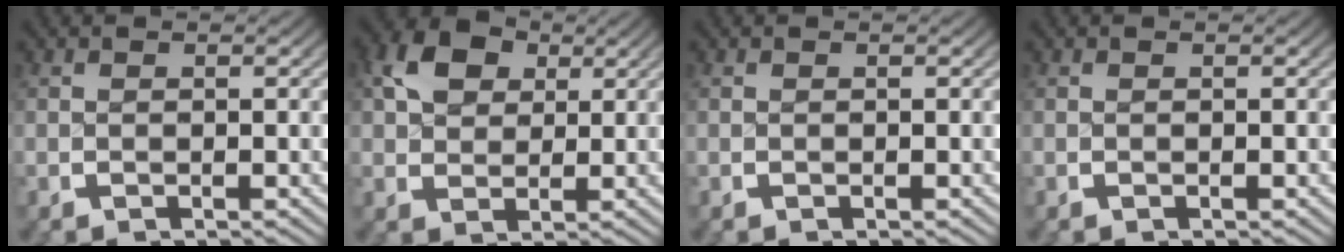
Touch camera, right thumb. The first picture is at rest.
{"total": 6.8, "force": [3.1, 4.8, 3.8], "torque": [-0.072, -0.005, 0.057]}
{"total": 0.0}
{"total": 0.0}